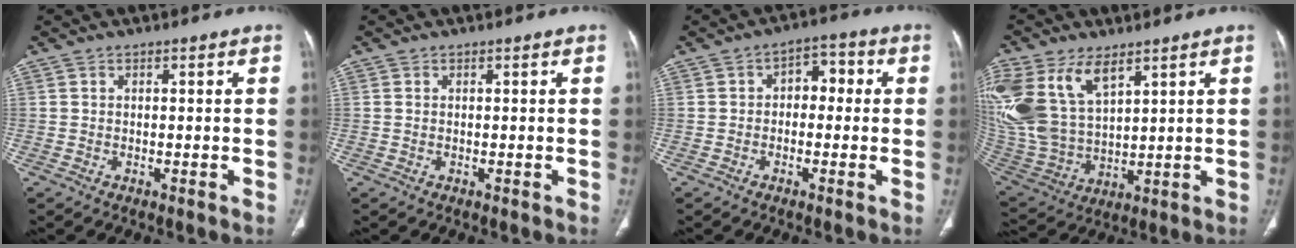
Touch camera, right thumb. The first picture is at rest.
{"total": 0.0}
{"total": 5.2, "force": [0.2, 3.5, 3.9], "torque": [-0.023, 0.021, -0.009]}
{"total": 19.3, "force": [9.2, 10.8, 13.1], "torque": [-0.288, -0.020, 0.195]}